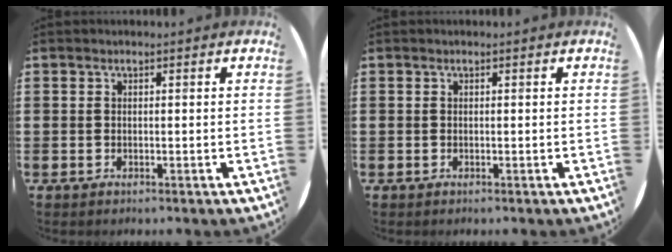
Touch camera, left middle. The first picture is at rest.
{"total": 0.0}